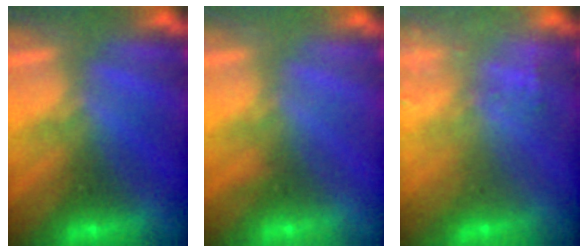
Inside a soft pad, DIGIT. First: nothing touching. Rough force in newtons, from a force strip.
{"total": 2.3}
{"total": 7.2}